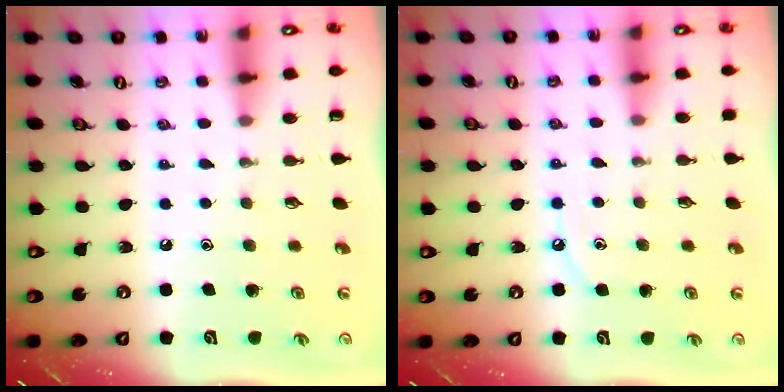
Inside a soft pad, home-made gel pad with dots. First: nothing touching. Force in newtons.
{"total": 5.4, "press": 5.4, "slide": 0.5}